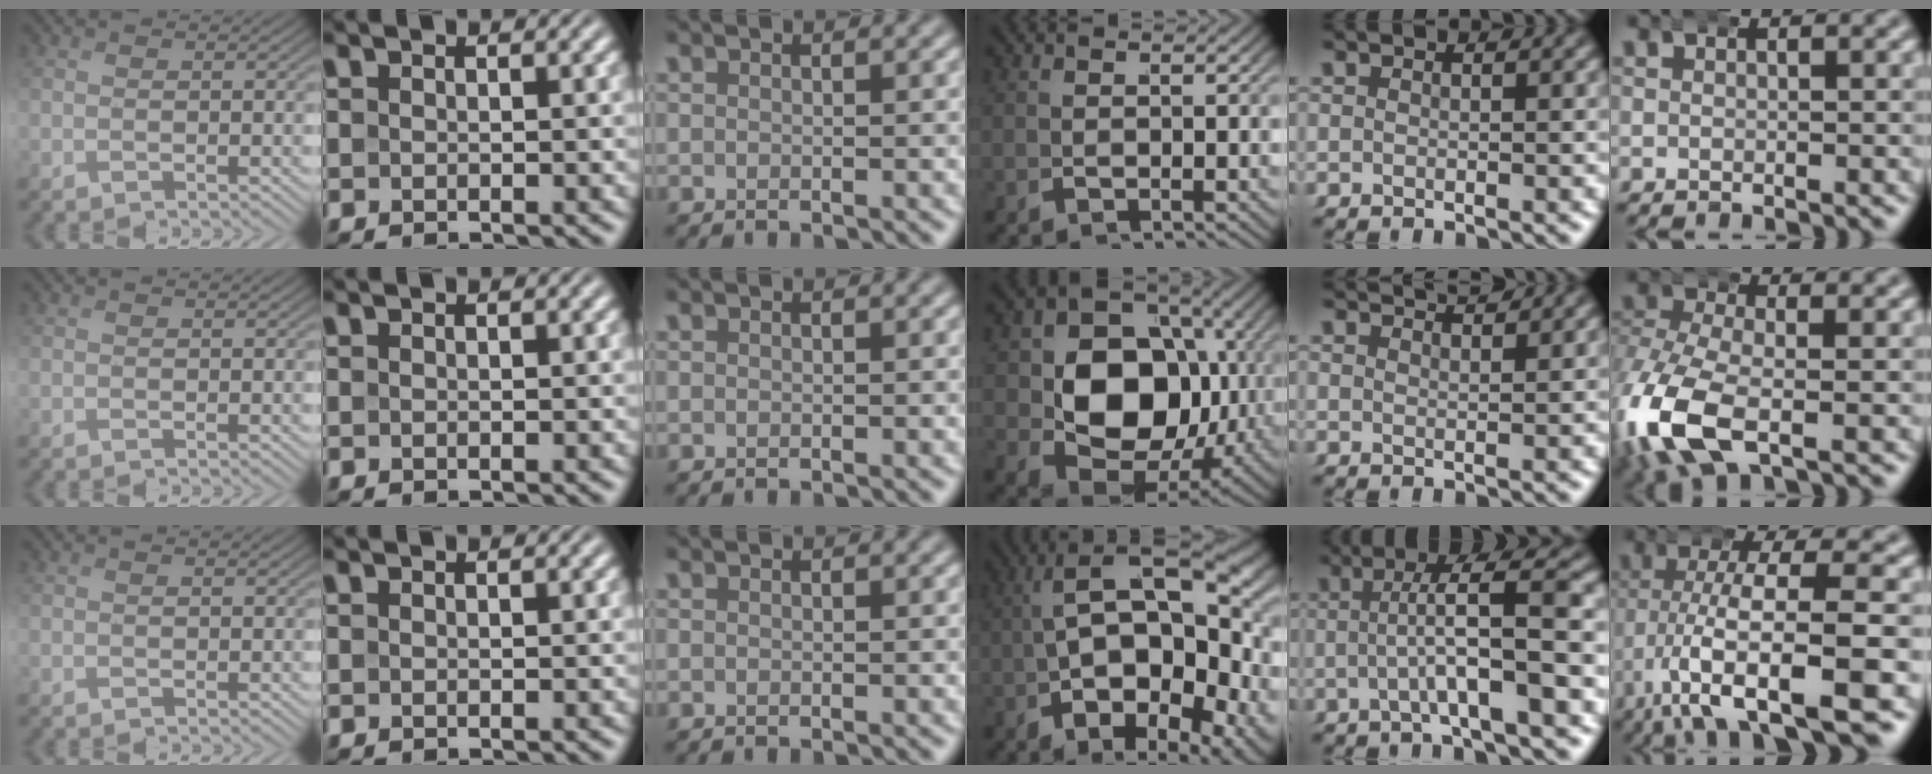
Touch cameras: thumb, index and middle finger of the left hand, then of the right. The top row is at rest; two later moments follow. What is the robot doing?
{"motion": "wrap", "object": "bandana"}